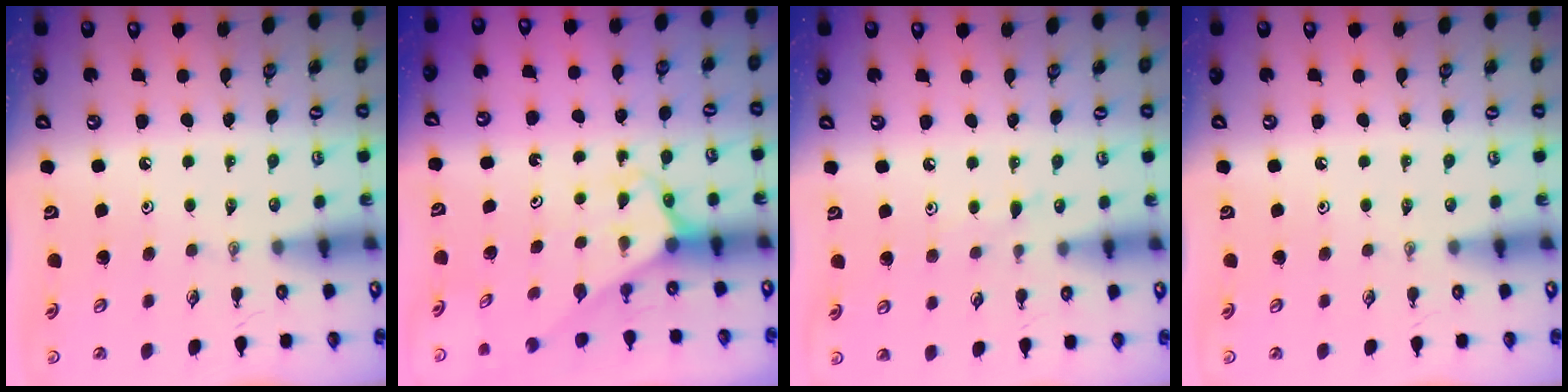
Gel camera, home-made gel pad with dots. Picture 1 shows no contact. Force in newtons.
{"total": 2.6, "press": 2.6, "slide": 0.1}
{"total": 4.6, "press": 4.5, "slide": 0.5}
{"total": 0.0}